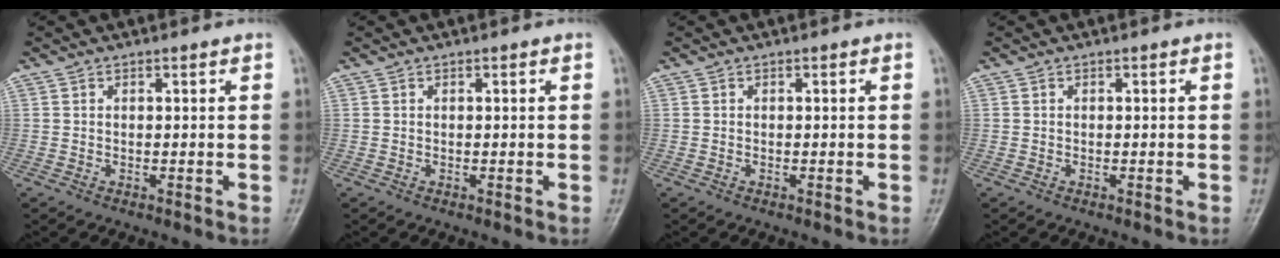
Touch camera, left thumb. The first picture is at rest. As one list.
[{"total": 0.0}, {"total": 0.0}, {"total": 0.0}]